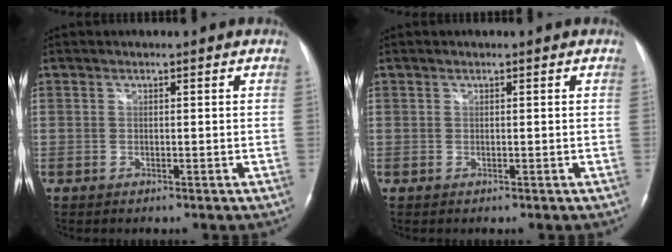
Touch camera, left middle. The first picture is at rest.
{"total": 0.0}